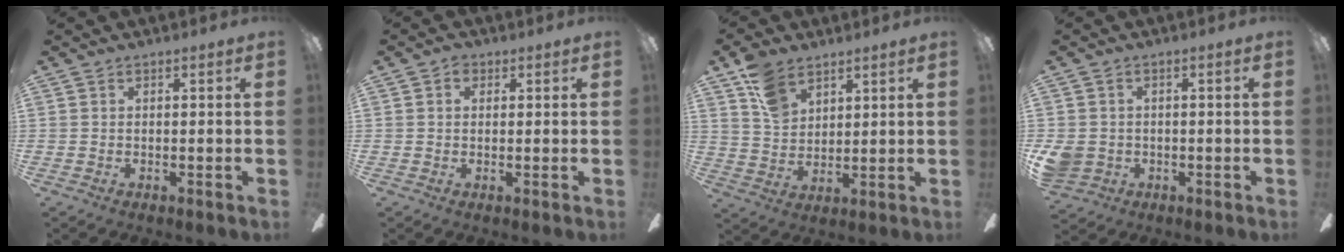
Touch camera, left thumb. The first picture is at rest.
{"total": 2.0, "force": [0.5, 1.5, 1.1], "torque": [-0.015, 0.004, 0.007]}
{"total": 9.9, "force": [6.5, 6.1, 4.4], "torque": [-0.084, -0.019, 0.126]}
{"total": 5.1, "force": [-1.3, 4.6, 2.0], "torque": [-0.056, 0.013, -0.022]}